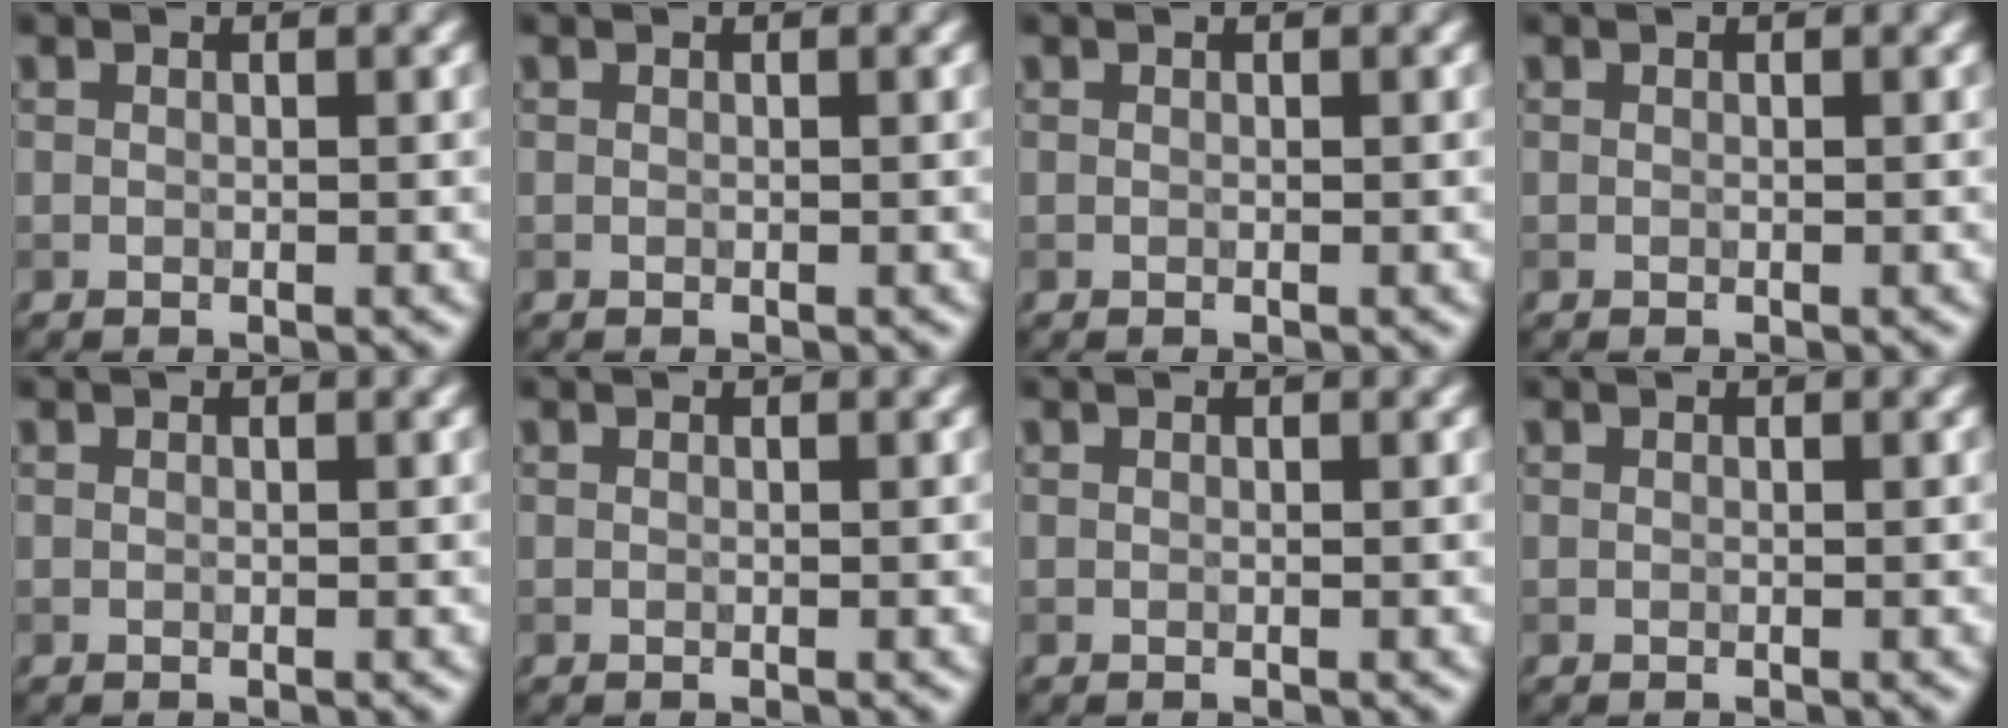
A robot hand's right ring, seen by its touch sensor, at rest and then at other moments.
{"total": 0.0}
{"total": 0.0}
{"total": 0.0}
{"total": 0.0}
{"total": 0.0}
{"total": 0.0}
{"total": 0.0}